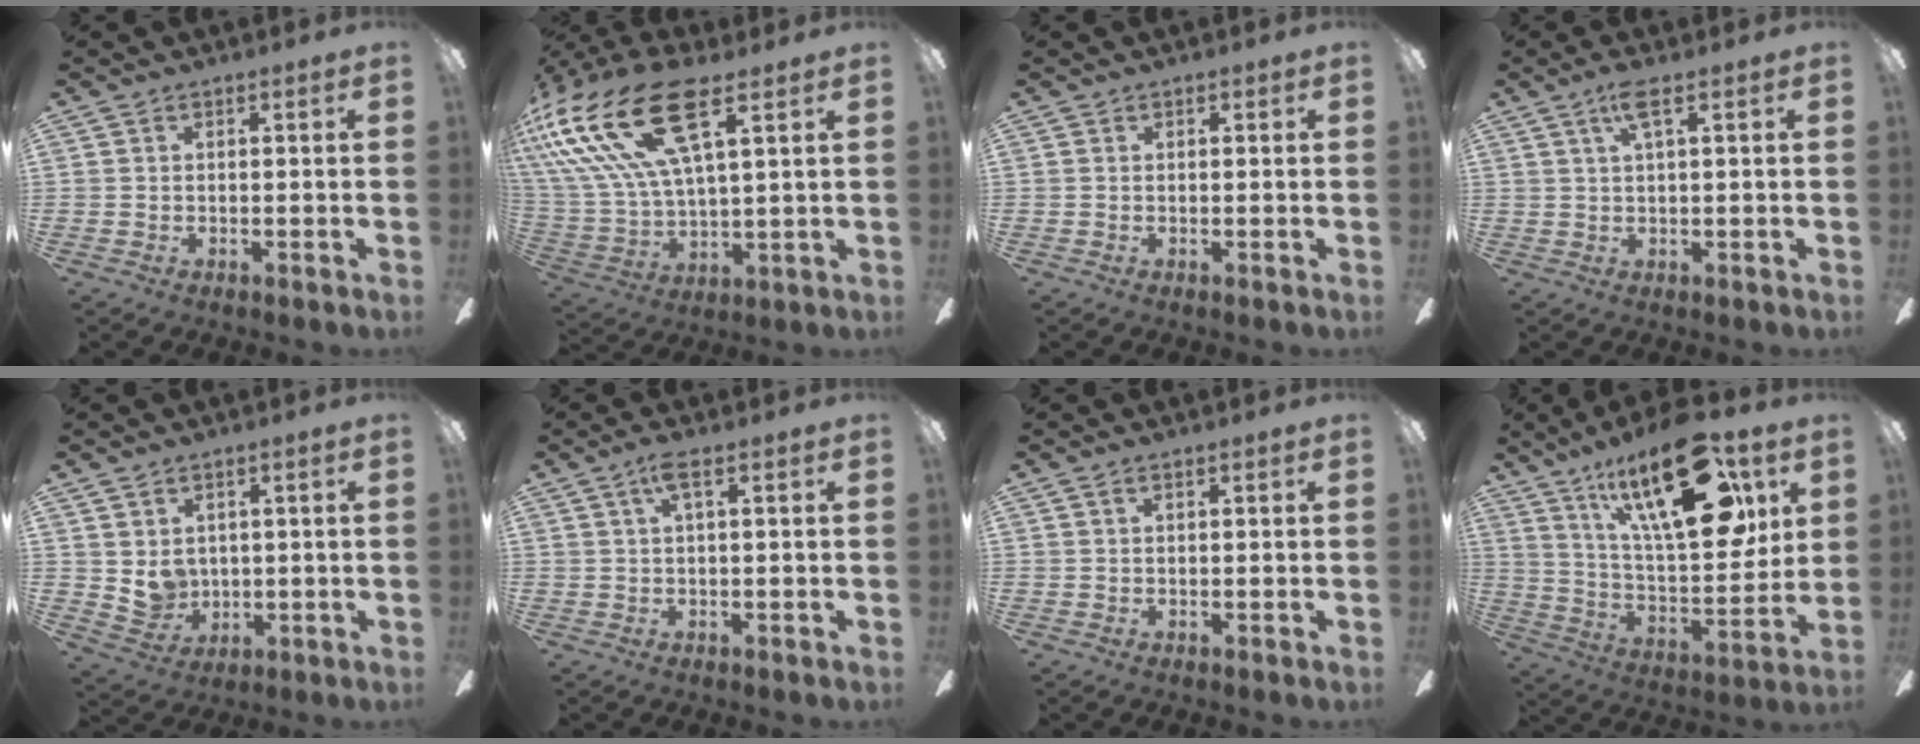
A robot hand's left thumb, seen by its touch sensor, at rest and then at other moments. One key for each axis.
{"total": 24.7, "fx": 12.6, "fy": 10.0, "fz": 18.8, "tx": -0.390, "ty": -0.053, "tz": 0.219}
{"total": 0.0}
{"total": 4.7, "fx": 2.2, "fy": 0.8, "fz": 4.1, "tx": -0.081, "ty": 0.004, "tz": 0.034}
{"total": 5.7, "fx": 2.5, "fy": 4.8, "fz": 1.7, "tx": -0.040, "ty": -0.012, "tz": 0.052}
{"total": 3.8, "fx": 1.5, "fy": 0.8, "fz": 3.4, "tx": -0.076, "ty": 0.007, "tz": 0.023}
{"total": 0.9, "fx": 0.4, "fy": 0.2, "fz": 0.8, "tx": -0.017, "ty": 0.002, "tz": 0.007}
{"total": 27.8, "fx": 14.5, "fy": 11.0, "fz": 21.0, "tx": -0.342, "ty": -0.069, "tz": 0.239}